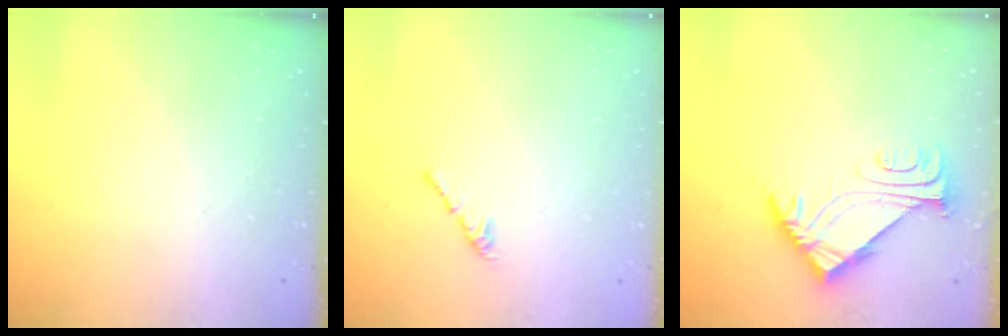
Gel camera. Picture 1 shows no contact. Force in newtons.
{"total": 1.3, "press": 1.2, "slide": 0.4}
{"total": 6.5, "press": 6.5, "slide": 0.2}